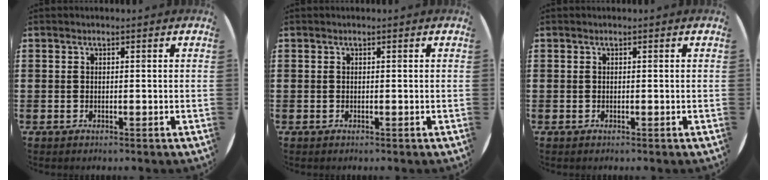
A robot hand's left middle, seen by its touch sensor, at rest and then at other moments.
{"total": 0.0}
{"total": 0.0}